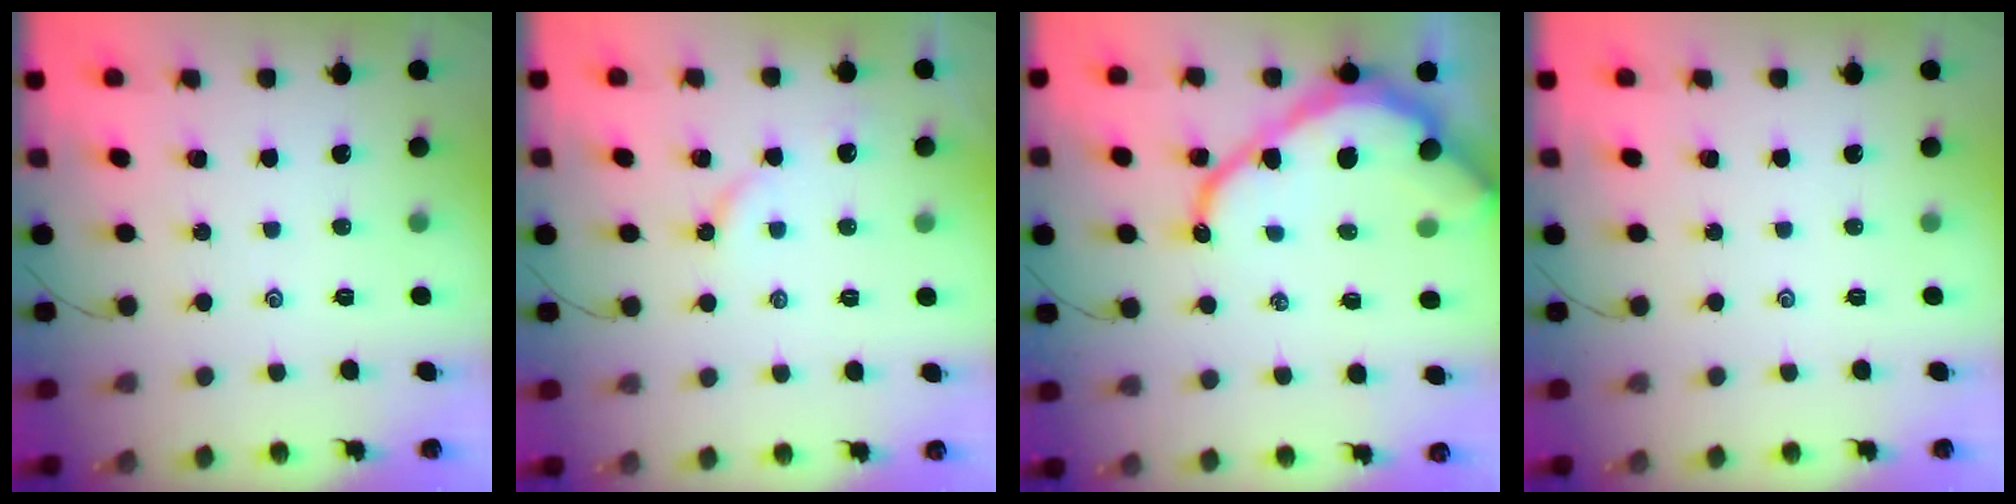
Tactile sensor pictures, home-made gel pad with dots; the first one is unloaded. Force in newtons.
{"total": 5.0, "press": 4.9, "slide": 0.6}
{"total": 14.2, "press": 14.1, "slide": 1.4}
{"total": 0.0}